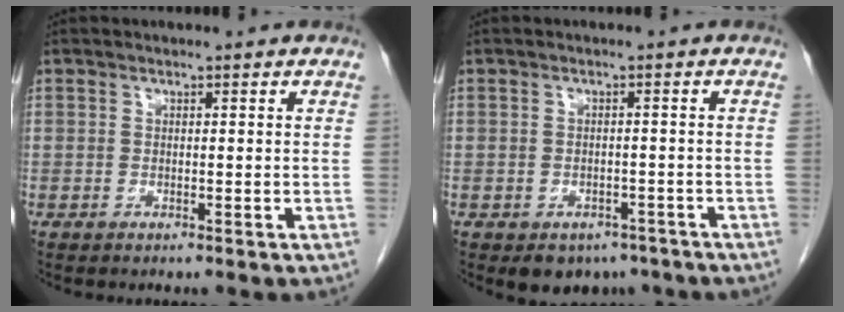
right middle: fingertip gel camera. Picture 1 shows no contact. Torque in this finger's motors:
{"motor_torque": [-0.08, 0.08, 0.05, 0.02]}